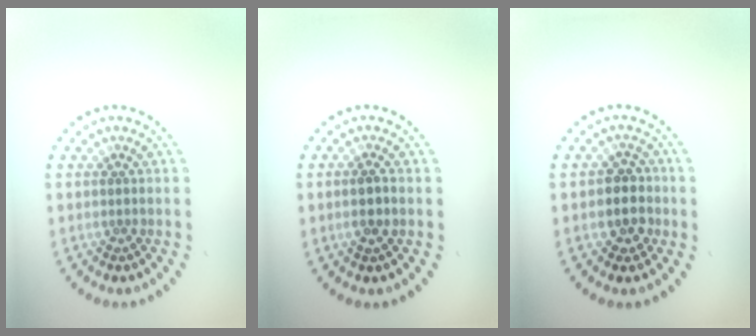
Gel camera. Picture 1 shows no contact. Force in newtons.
{"total": 1.3, "press": 1.2, "slide": 0.5}
{"total": 2.8, "press": 2.7, "slide": 0.7}